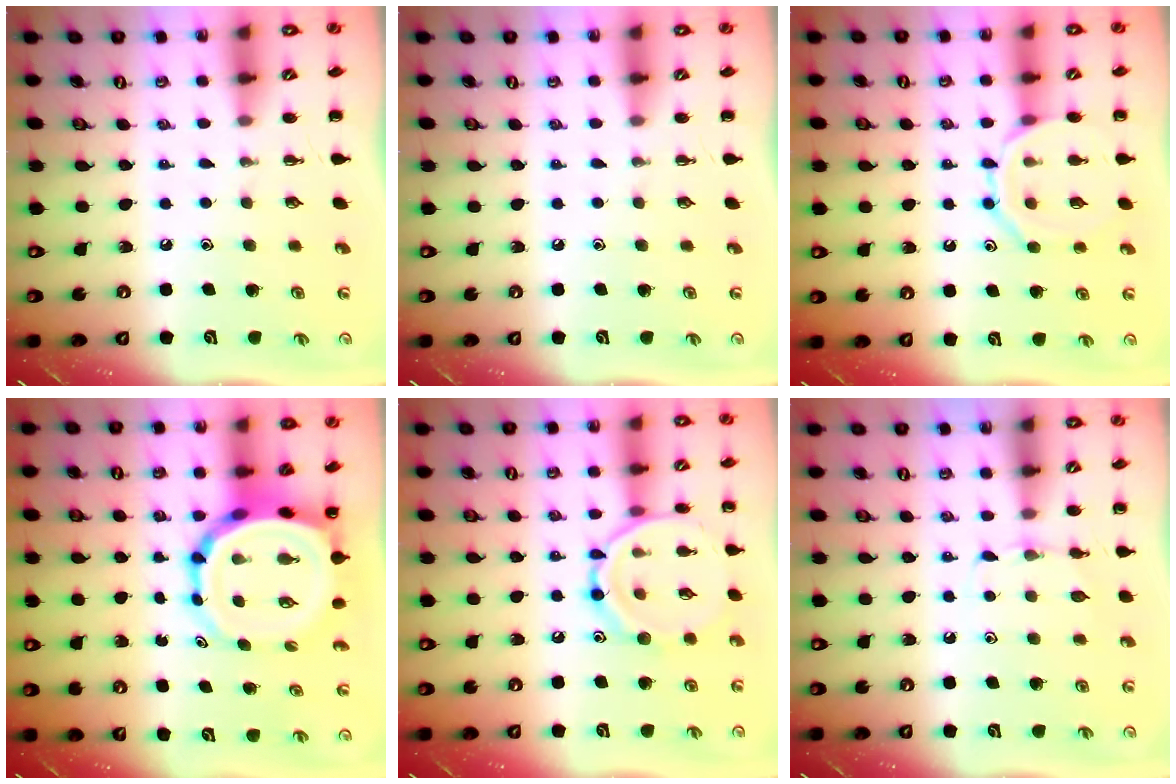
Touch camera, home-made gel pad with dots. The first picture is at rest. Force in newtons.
{"total": 0.0}
{"total": 11.5, "press": 11.5, "slide": 0.8}
{"total": 9.4, "press": 8.8, "slide": 3.1}
{"total": 12.8, "press": 12.8, "slide": 0.5}
{"total": 4.9, "press": 4.6, "slide": 1.5}